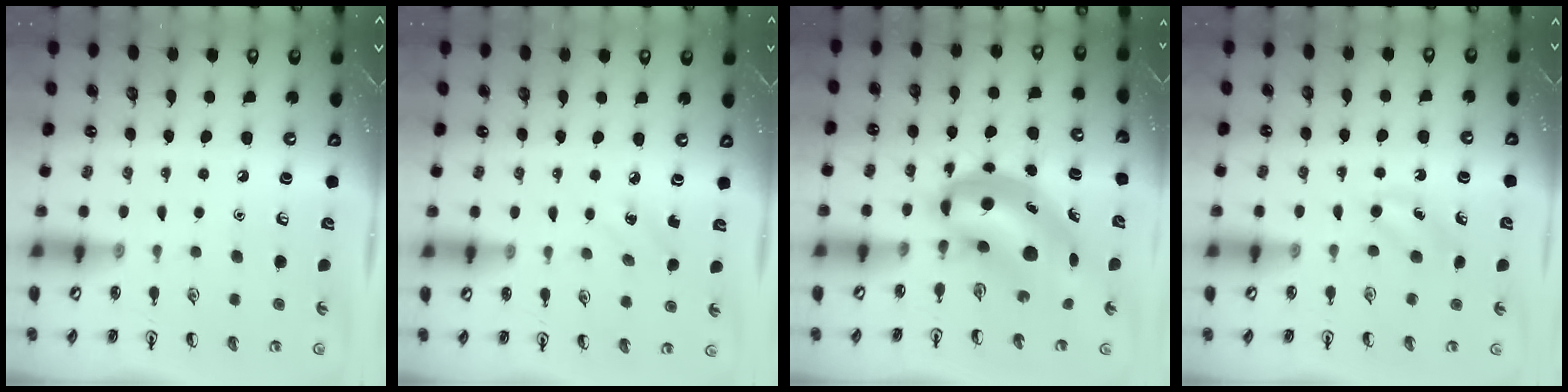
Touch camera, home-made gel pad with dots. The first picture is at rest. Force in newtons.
{"total": 2.8, "press": 2.6, "slide": 1.0}
{"total": 7.4, "press": 7.2, "slide": 1.7}
{"total": 3.5, "press": 3.3, "slide": 1.0}